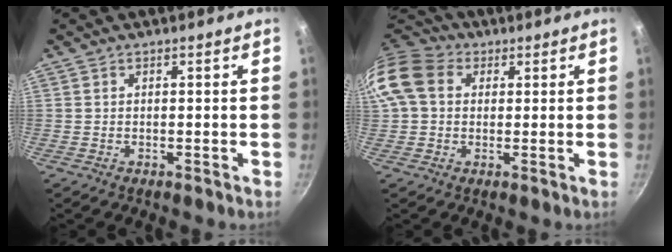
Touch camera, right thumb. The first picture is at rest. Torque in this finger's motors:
{"motor_torque": [0.08, 0.33, 0.33, -0.32, 0.28]}